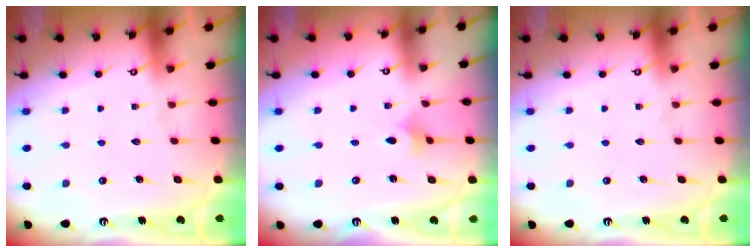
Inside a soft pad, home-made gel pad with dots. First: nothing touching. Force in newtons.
{"total": 2.3, "press": 2.2, "slide": 0.5}
{"total": 0.0}